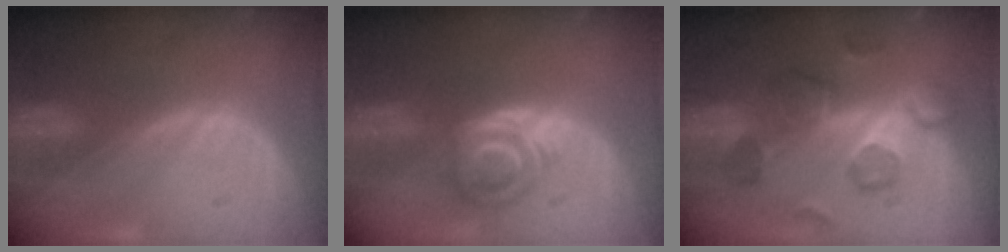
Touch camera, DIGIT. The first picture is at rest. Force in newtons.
{"total": 5.5, "press": 5.2, "slide": 1.7}
{"total": 8.7, "press": 8.4, "slide": 2.3}